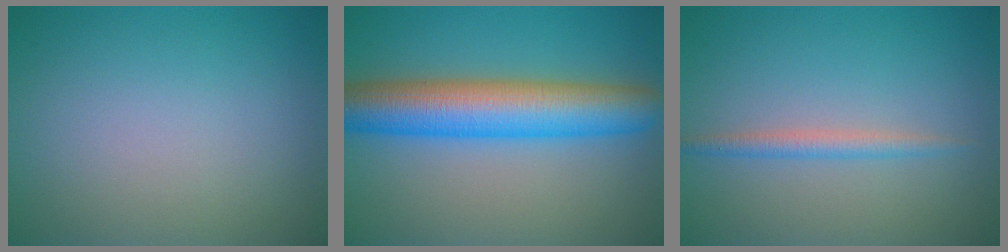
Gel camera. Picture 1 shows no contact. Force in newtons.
{"total": 9.1, "press": 9.1, "slide": 0.2}
{"total": 1.7, "press": 1.7, "slide": 0.0}